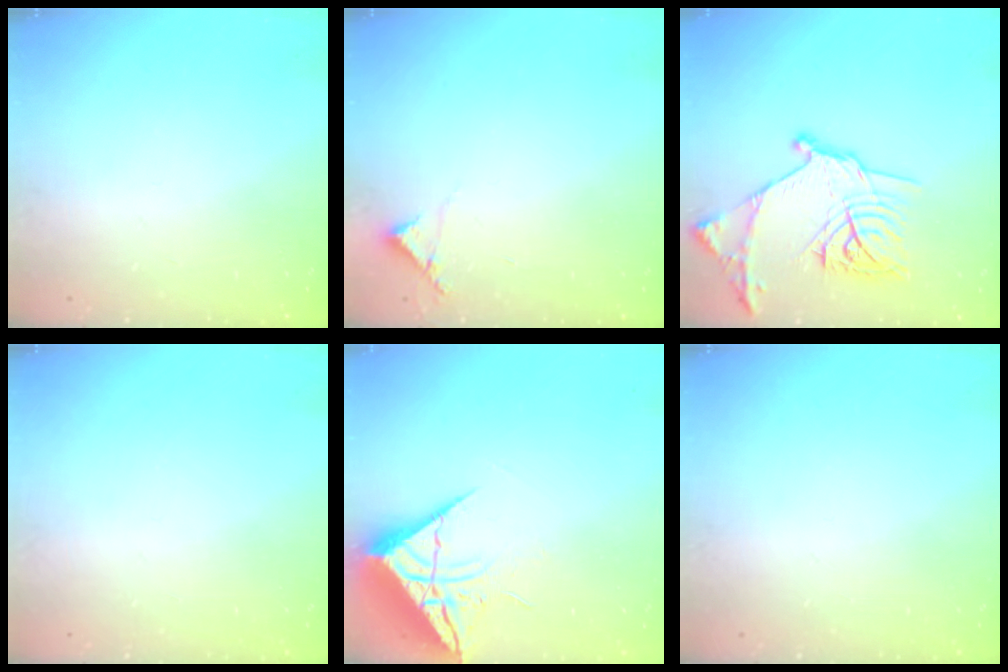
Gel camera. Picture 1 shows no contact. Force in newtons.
{"total": 4.3, "press": 4.3, "slide": 0.2}
{"total": 21.1, "press": 21.0, "slide": 1.2}
{"total": 0.0}
{"total": 10.4, "press": 10.4, "slide": 0.8}
{"total": 0.0}